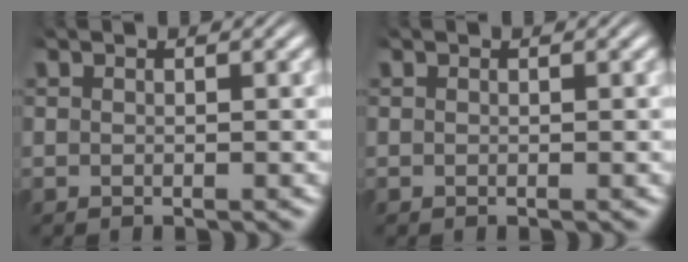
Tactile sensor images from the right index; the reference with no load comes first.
{"total": 0.0}